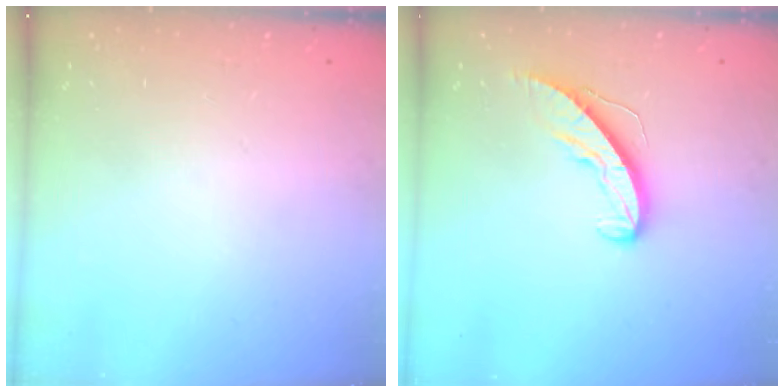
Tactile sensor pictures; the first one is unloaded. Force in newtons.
{"total": 8.5, "press": 8.4, "slide": 0.8}